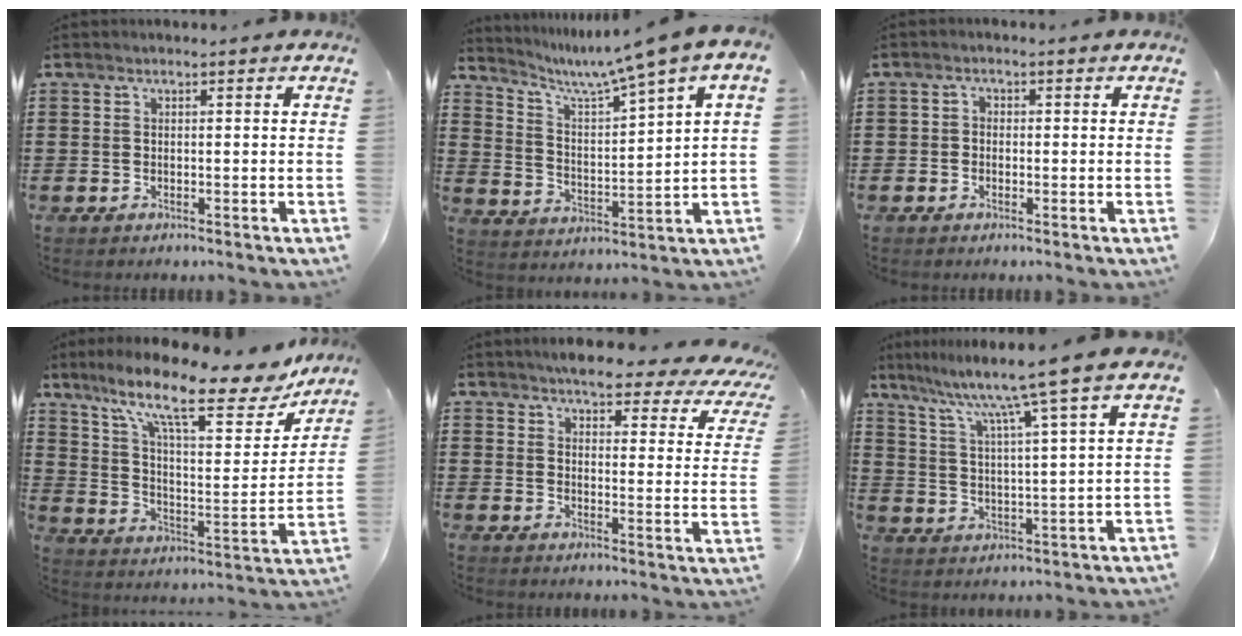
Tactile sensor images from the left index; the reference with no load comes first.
{"total": 6.4, "force": [5.1, -1.0, 3.8], "torque": [-0.095, -0.039, 0.075]}
{"total": 1.2, "force": [-0.7, 1.0, 0.3], "torque": [-0.008, 0.003, -0.015]}
{"total": 14.8, "force": [10.5, 3.2, 10.0], "torque": [-0.195, -0.049, 0.169]}
{"total": 5.2, "force": [4.7, 0.8, 2.0], "torque": [-0.053, -0.028, 0.078]}
{"total": 8.3, "force": [6.4, -1.6, 5.1], "torque": [-0.124, -0.041, 0.098]}